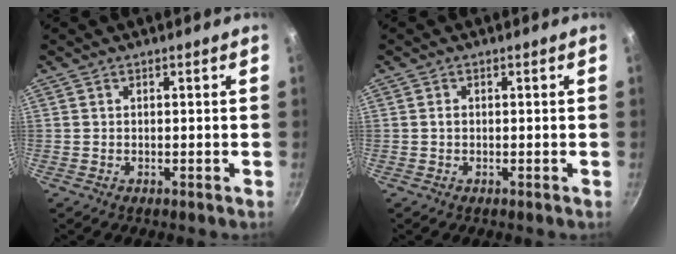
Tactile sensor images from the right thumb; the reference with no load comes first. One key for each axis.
{"total": 0.6, "fx": -0.1, "fy": 0.4, "fz": 0.5, "tx": -0.007, "ty": 0.000, "tz": -0.003}